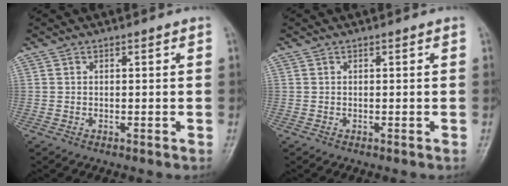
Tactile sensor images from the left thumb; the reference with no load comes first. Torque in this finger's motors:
{"motor_torque": [-0.02, 0.02, -0.10, 0.10, 0.00]}